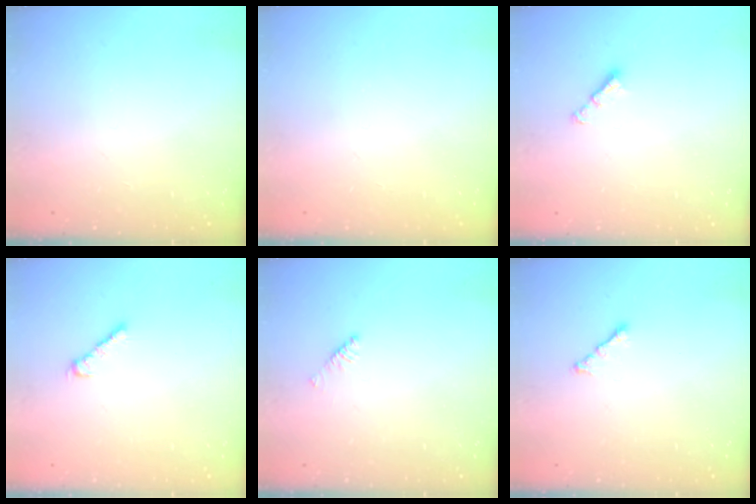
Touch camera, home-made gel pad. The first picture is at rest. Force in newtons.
{"total": 0.0}
{"total": 3.0, "press": 2.9, "slide": 0.5}
{"total": 4.1, "press": 4.1, "slide": 0.9}
{"total": 4.1, "press": 4.0, "slide": 0.6}
{"total": 2.3, "press": 2.2, "slide": 0.7}